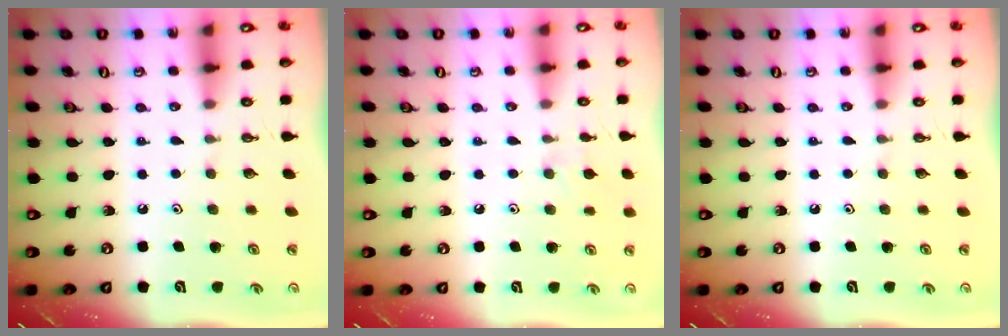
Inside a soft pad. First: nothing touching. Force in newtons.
{"total": 4.9, "press": 4.8, "slide": 0.8}
{"total": 0.0}